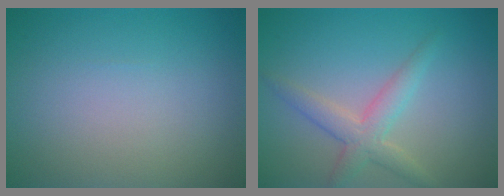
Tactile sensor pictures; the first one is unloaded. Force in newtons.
{"total": 3.0, "press": 3.0, "slide": 0.3}